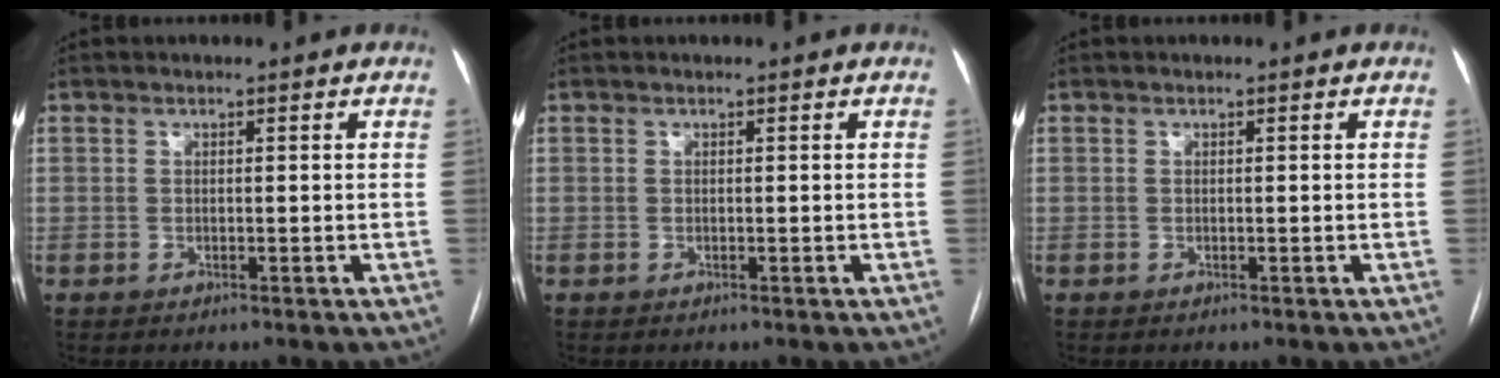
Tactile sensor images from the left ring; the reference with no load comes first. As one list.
[{"total": 0.0}, {"total": 0.0}]